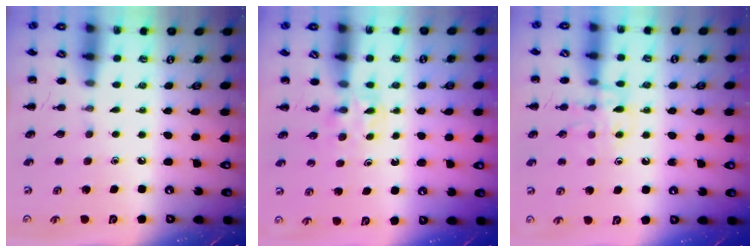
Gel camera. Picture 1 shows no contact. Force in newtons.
{"total": 3.0, "press": 2.8, "slide": 1.0}
{"total": 10.1, "press": 10.1, "slide": 0.8}